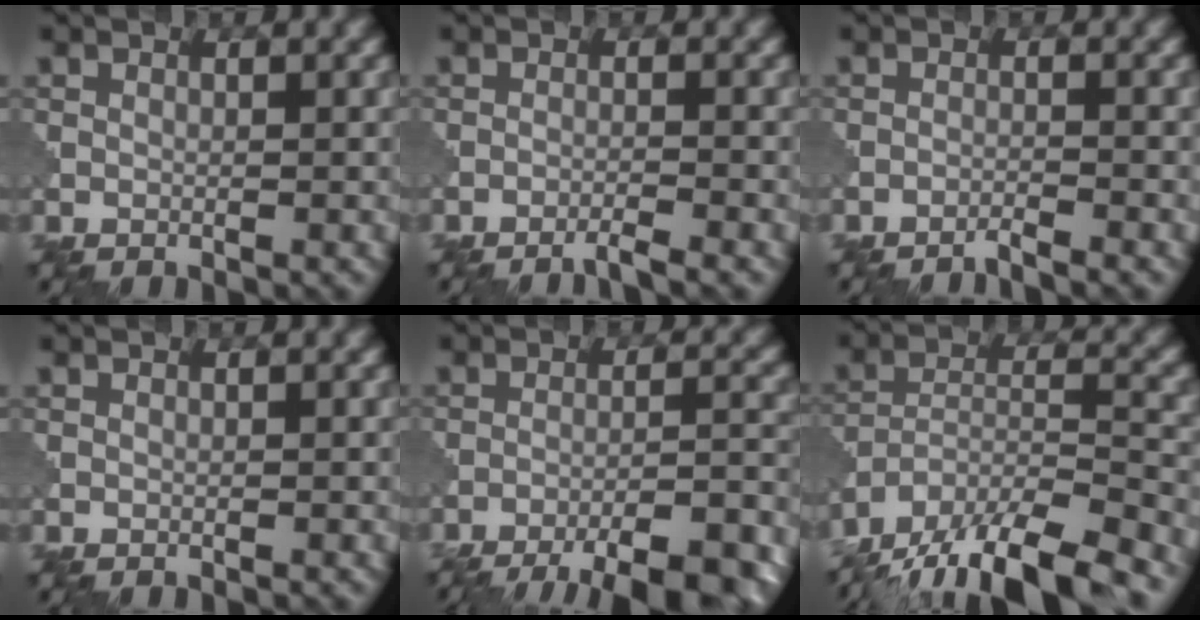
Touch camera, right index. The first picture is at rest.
{"total": 1.9, "force": [-1.5, 0.1, 1.2], "torque": [-0.012, 0.002, -0.040]}
{"total": 1.5, "force": [-1.3, 0.1, 0.8], "torque": [-0.004, 0.002, -0.036]}
{"total": 0.0}
{"total": 12.7, "force": [-10.4, 3.3, 6.6], "torque": [-0.082, -0.002, -0.129]}
{"total": 13.5, "force": [-11.2, 3.6, 6.6], "torque": [-0.115, -0.014, -0.176]}